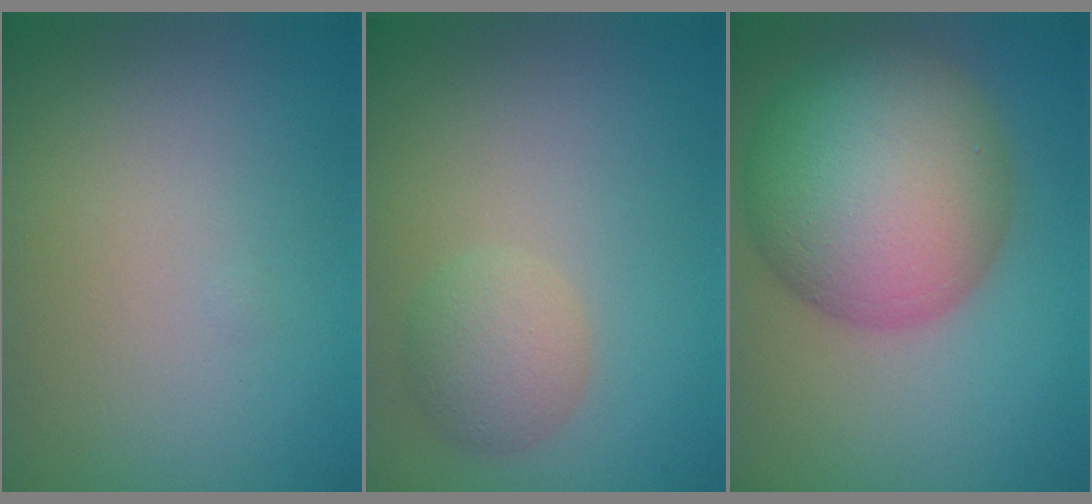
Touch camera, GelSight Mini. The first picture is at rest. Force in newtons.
{"total": 2.7, "press": 2.7, "slide": 0.2}
{"total": 12.1, "press": 12.1, "slide": 0.5}